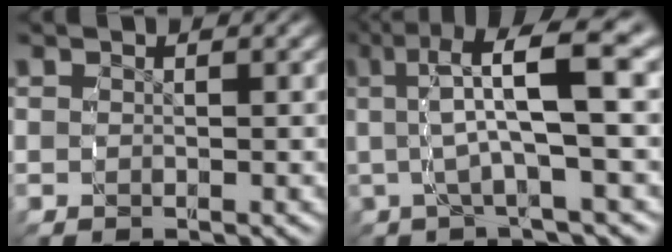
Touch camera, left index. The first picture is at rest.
{"total": 7.6, "force": [1.8, 1.9, 7.2], "torque": [-0.115, 0.025, 0.012]}